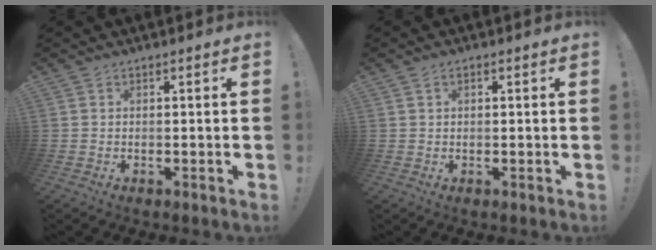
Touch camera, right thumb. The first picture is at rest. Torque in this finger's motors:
{"motor_torque": [-0.25, 0.04, -0.03, -0.10, 0.08]}